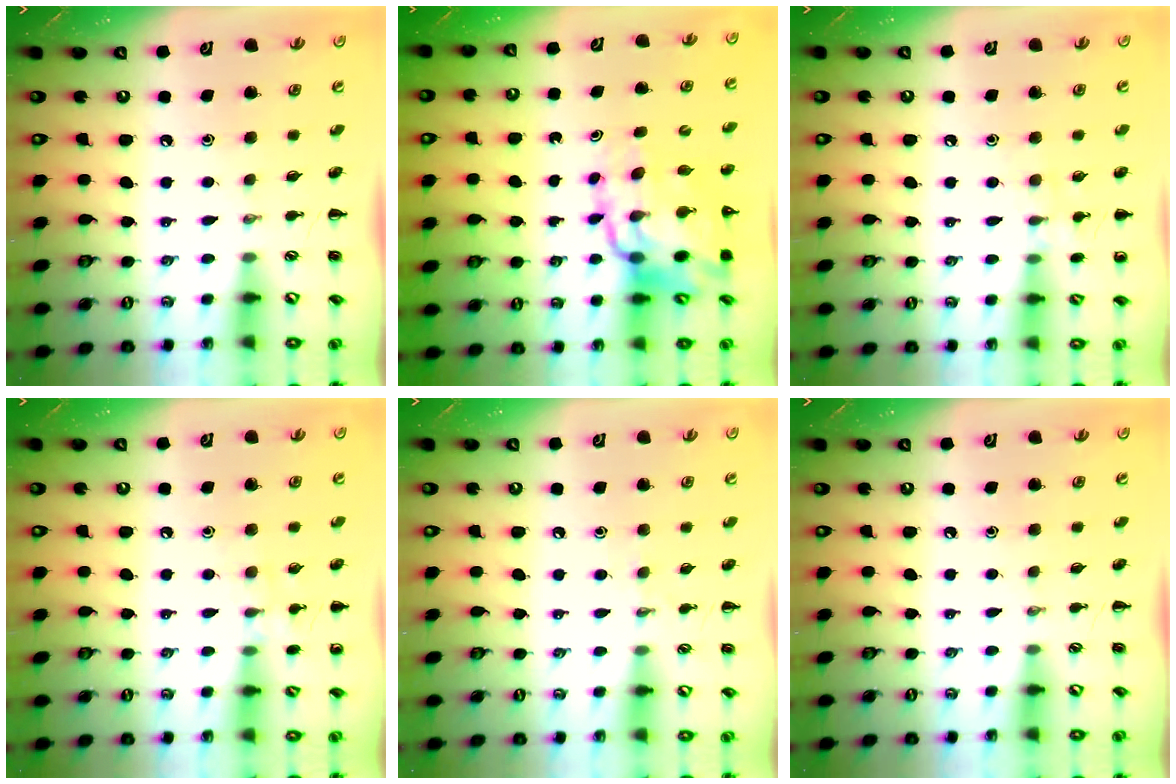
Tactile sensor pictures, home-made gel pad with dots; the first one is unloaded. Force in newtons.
{"total": 13.8, "press": 13.2, "slide": 4.0}
{"total": 7.2, "press": 7.0, "slide": 1.8}
{"total": 7.2, "press": 7.0, "slide": 1.8}
{"total": 4.5, "press": 4.3, "slide": 1.3}
{"total": 0.0}